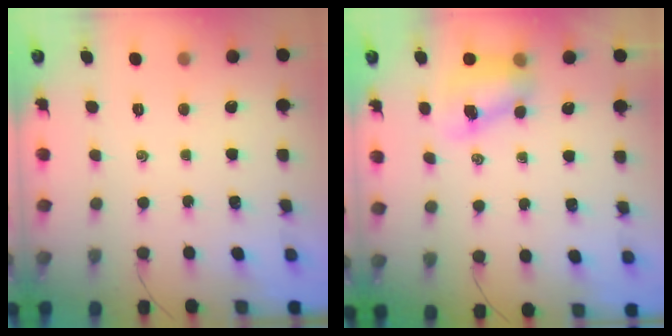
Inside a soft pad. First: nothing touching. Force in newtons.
{"total": 8.3, "press": 8.2, "slide": 1.1}